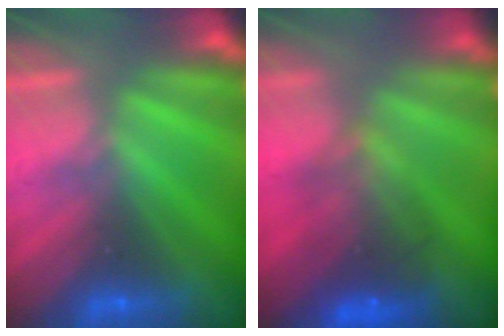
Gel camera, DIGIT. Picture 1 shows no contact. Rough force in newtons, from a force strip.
{"total": 9.3}